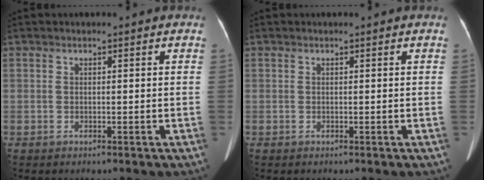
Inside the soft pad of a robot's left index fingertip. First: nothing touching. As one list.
[{"total": 0.0}]